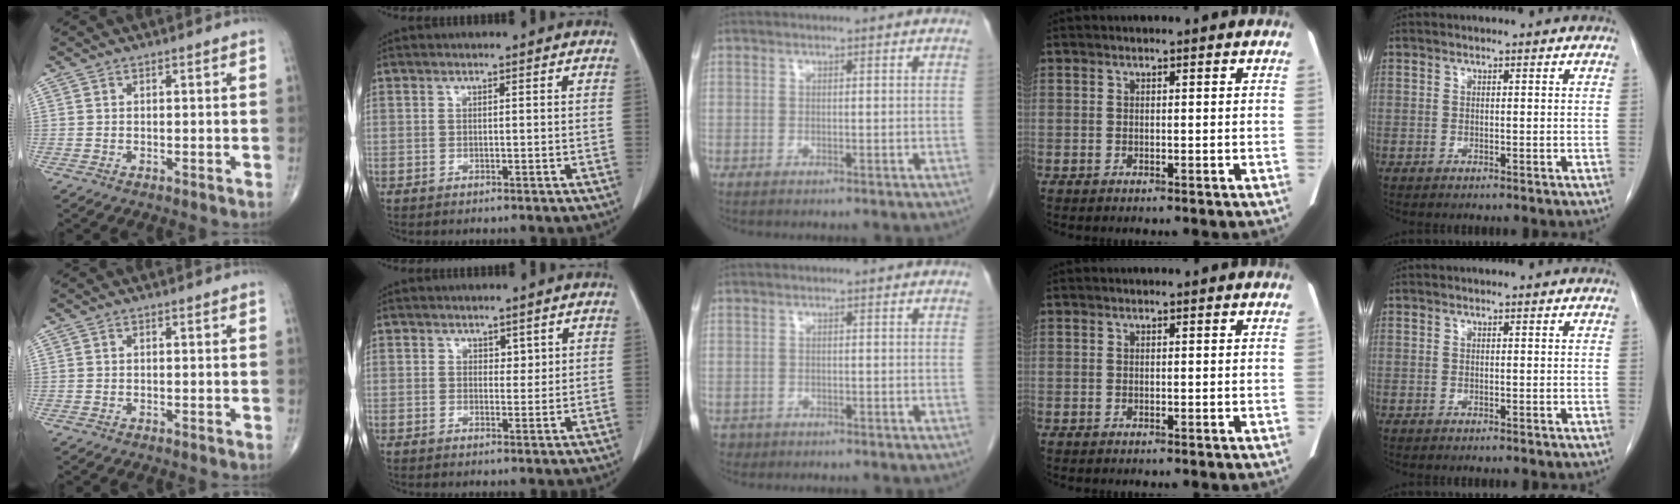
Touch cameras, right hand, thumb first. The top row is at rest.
{"index": {"total": 1.5, "force": [0.9, 1.0, 0.8], "torque": [-0.003, -0.005, 0.012]}, "middle": {"total": 1.6, "force": [-1.1, 1.1, 0.0], "torque": [-0.007, 0.002, -0.017]}}